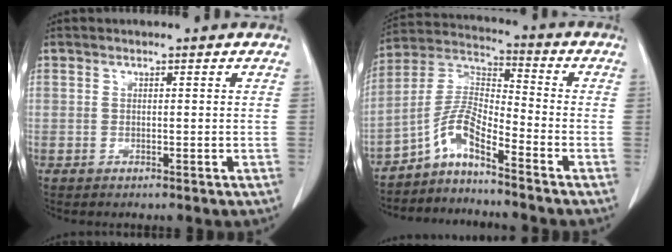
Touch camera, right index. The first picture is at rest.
{"total": 7.1, "force": [-5.2, 0.7, 4.8], "torque": [-0.104, 0.016, -0.103]}